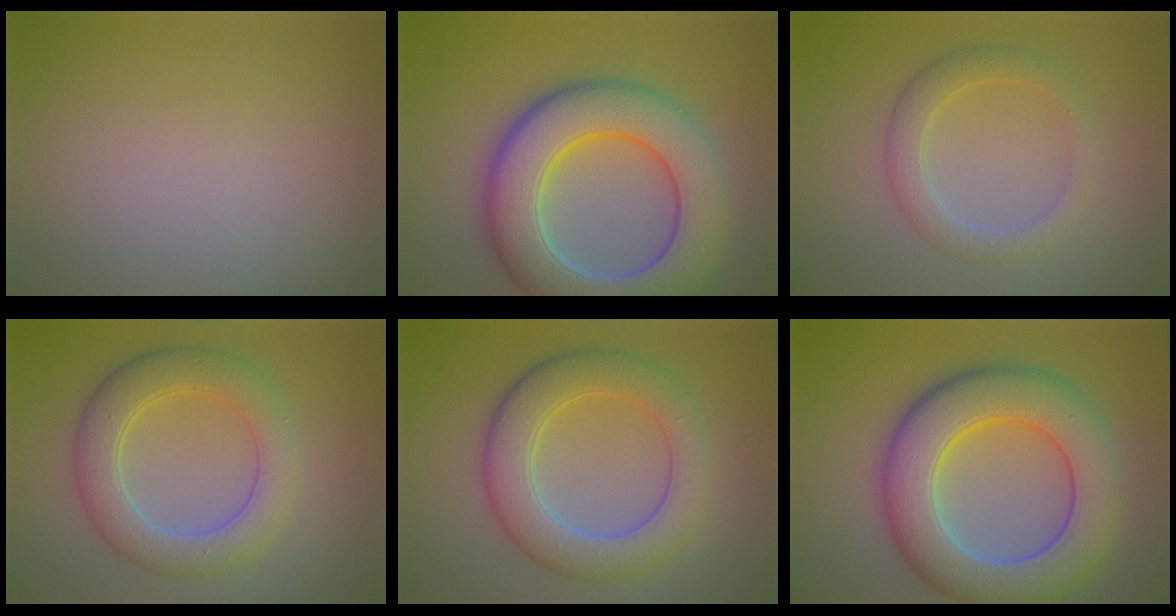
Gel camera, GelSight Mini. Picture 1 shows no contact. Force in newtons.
{"total": 11.1, "press": 11.1, "slide": 0.8}
{"total": 3.0, "press": 3.0, "slide": 0.2}
{"total": 5.6, "press": 5.6, "slide": 0.2}
{"total": 6.6, "press": 6.6, "slide": 0.1}
{"total": 10.6, "press": 10.5, "slide": 0.6}